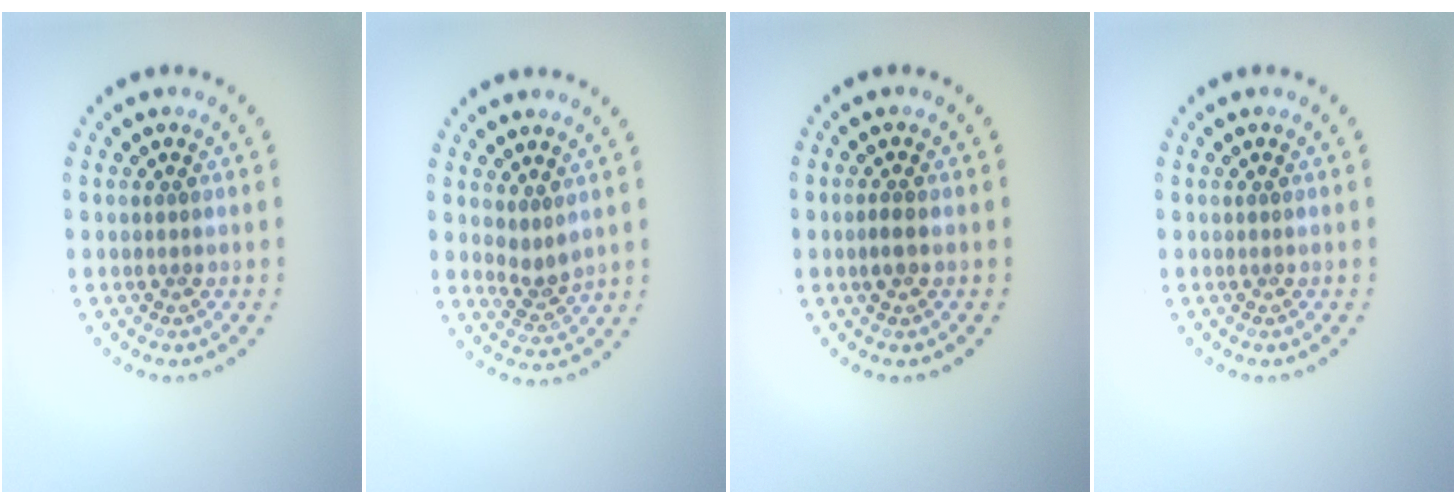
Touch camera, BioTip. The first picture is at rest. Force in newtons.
{"total": 1.8, "press": 1.3, "slide": 1.1}
{"total": 1.3, "press": 1.3, "slide": 0.2}
{"total": 0.0}